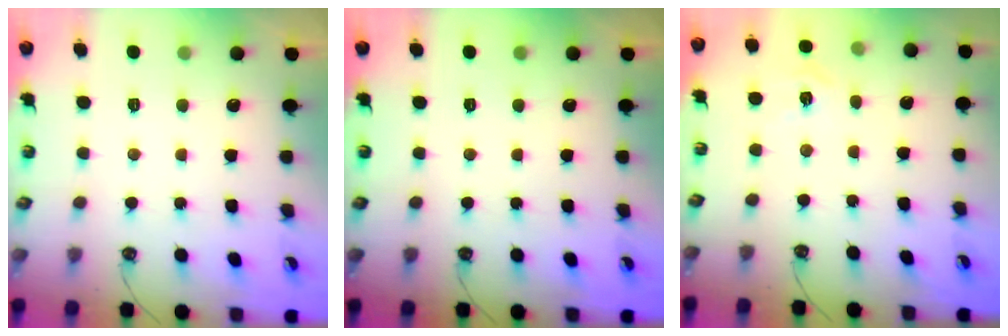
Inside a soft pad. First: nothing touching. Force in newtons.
{"total": 0.0}
{"total": 4.7, "press": 4.7, "slide": 0.6}